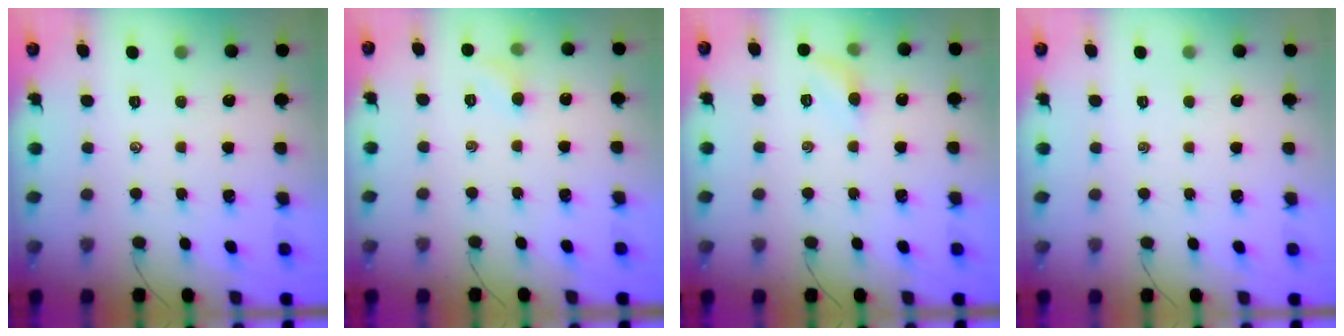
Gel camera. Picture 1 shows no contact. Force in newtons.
{"total": 4.8, "press": 4.5, "slide": 1.4}
{"total": 5.6, "press": 5.4, "slide": 1.1}
{"total": 0.0}